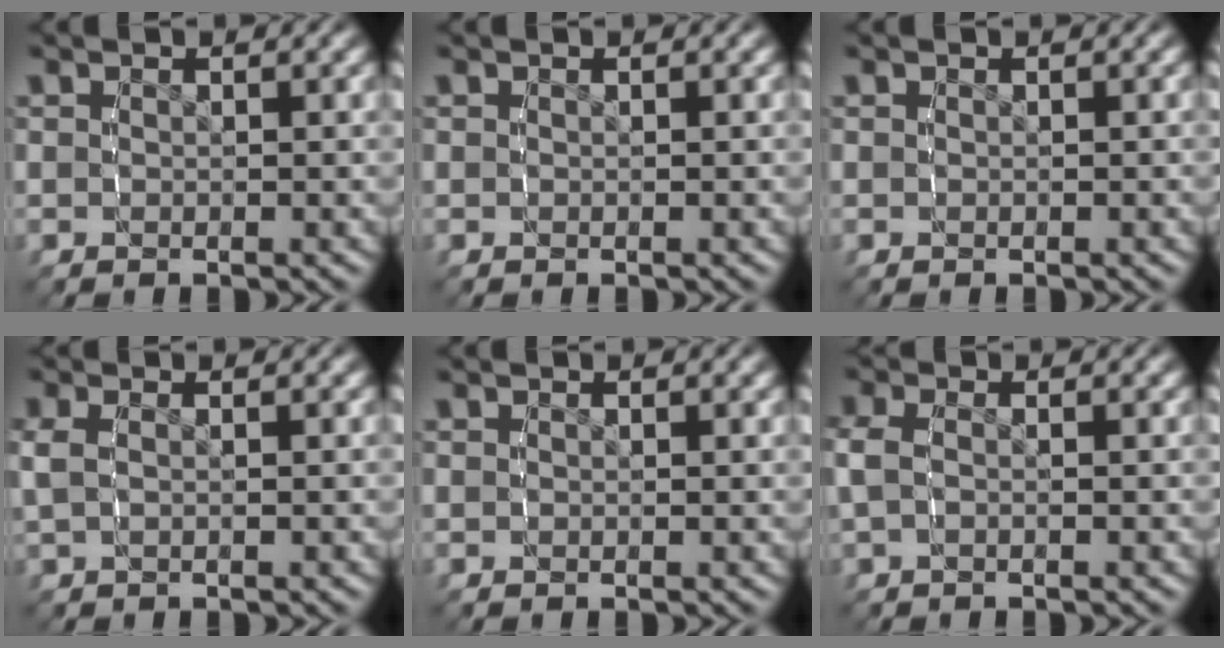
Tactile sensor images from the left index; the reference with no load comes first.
{"total": 0.0}
{"total": 0.0}
{"total": 1.4, "force": [0.1, 0.6, 1.2], "torque": [-0.039, 0.002, 0.007]}
{"total": 0.0}
{"total": 1.8, "force": [-0.2, 1.0, 1.5], "torque": [-0.049, -0.003, 0.000]}